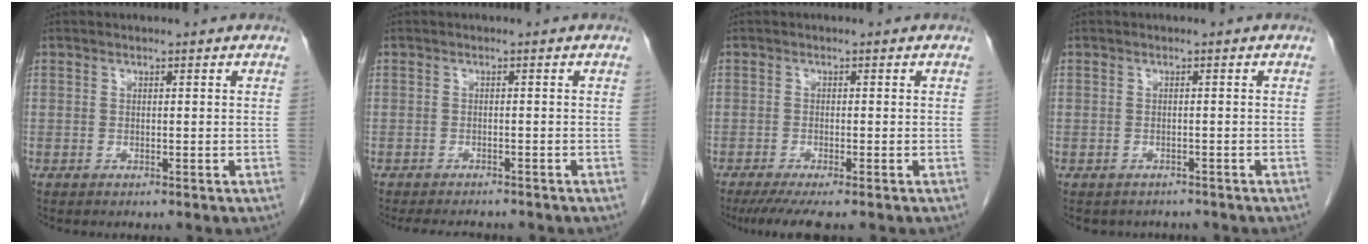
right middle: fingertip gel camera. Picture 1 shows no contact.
{"total": 5.8, "force": [-5.2, 1.6, 1.9], "torque": [-0.023, -0.006, -0.071]}
{"total": 5.2, "force": [-4.1, 0.1, 3.2], "torque": [-0.046, -0.013, -0.067]}
{"total": 3.1, "force": [-2.7, 1.5, 0.2], "torque": [-0.008, 0.001, -0.036]}